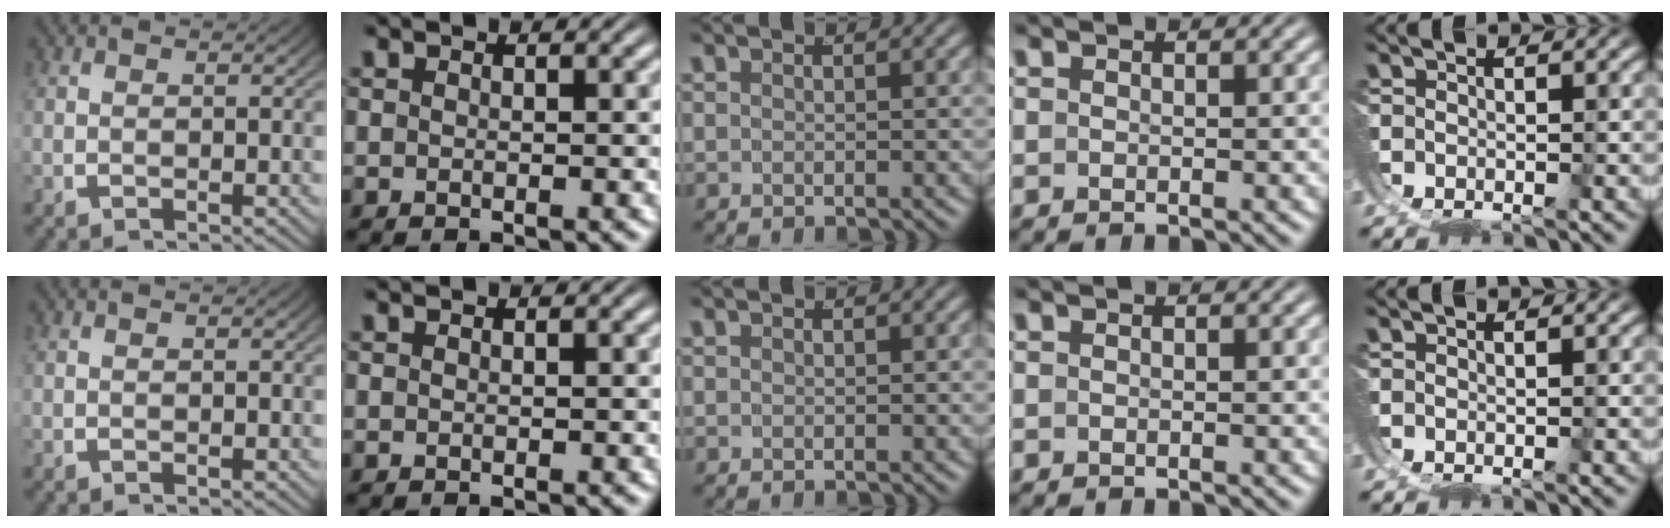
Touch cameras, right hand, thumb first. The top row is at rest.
{}